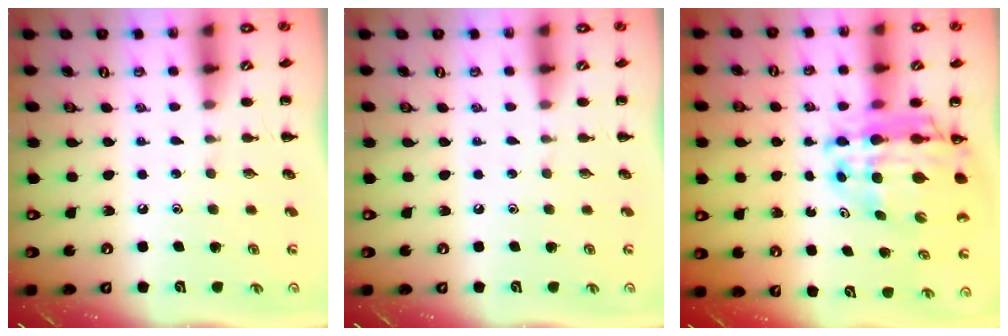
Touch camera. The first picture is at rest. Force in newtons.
{"total": 0.0}
{"total": 15.1, "press": 14.6, "slide": 4.0}